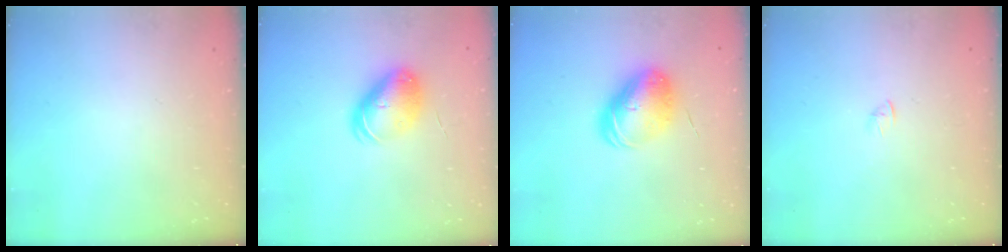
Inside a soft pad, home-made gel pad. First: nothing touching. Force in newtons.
{"total": 9.0, "press": 8.9, "slide": 1.3}
{"total": 10.3, "press": 10.1, "slide": 1.8}
{"total": 1.4, "press": 1.3, "slide": 0.4}